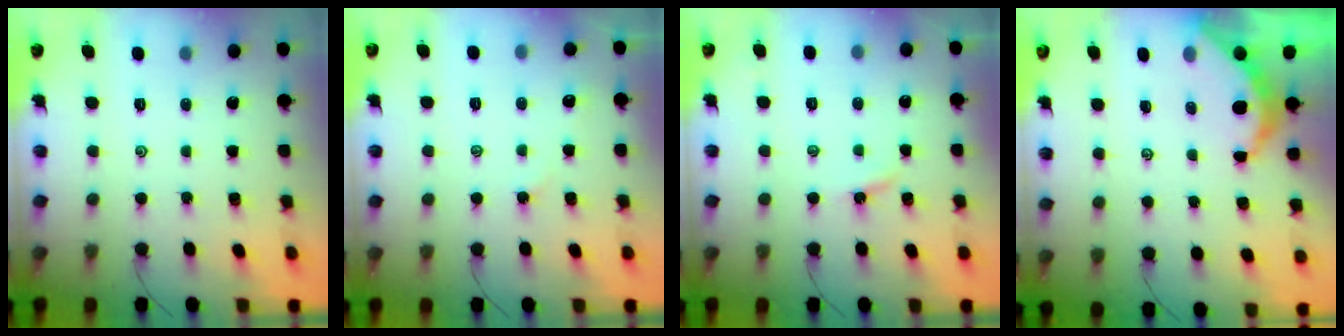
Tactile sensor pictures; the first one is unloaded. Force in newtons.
{"total": 2.9, "press": 2.8, "slide": 0.6}
{"total": 2.9, "press": 2.9, "slide": 0.3}
{"total": 5.4, "press": 5.4, "slide": 0.4}